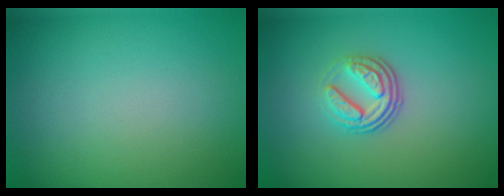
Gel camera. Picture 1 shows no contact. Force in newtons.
{"total": 3.5, "press": 2.5, "slide": 2.5}